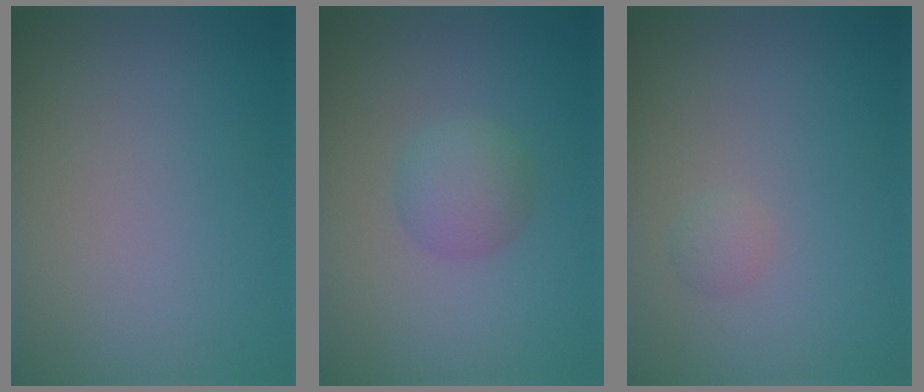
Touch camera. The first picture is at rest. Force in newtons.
{"total": 2.4, "press": 2.4, "slide": 0.1}
{"total": 0.7, "press": 0.7, "slide": 0.0}